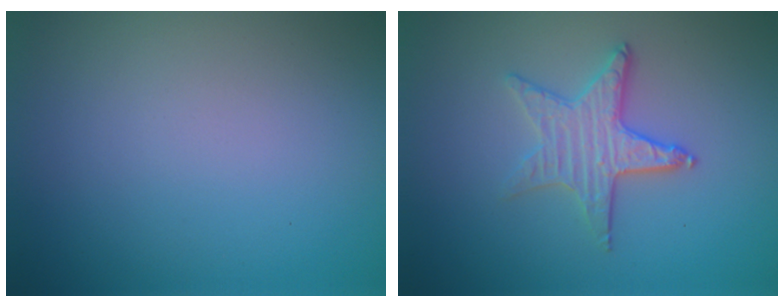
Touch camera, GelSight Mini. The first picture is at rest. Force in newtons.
{"total": 3.2, "press": 2.8, "slide": 1.5}